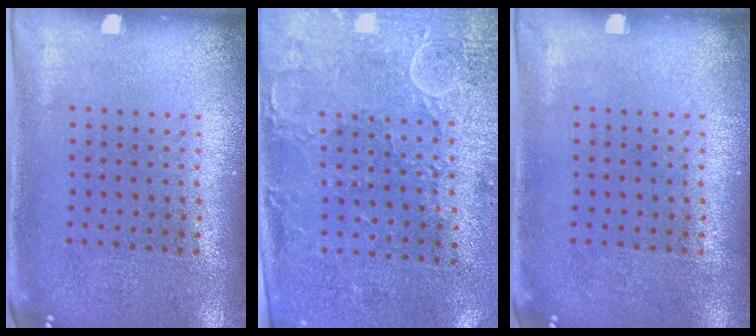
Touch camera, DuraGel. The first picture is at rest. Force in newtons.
{"total": 3.0, "press": 2.4, "slide": 1.7}
{"total": 0.0}